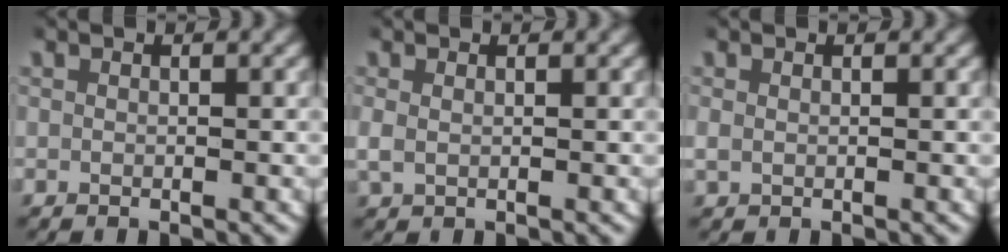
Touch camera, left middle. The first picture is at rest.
{"total": 1.5, "force": [0.2, 1.1, 1.0], "torque": [-0.033, -0.004, 0.008]}
{"total": 1.0, "force": [0.1, 0.7, 0.6], "torque": [-0.019, -0.002, 0.006]}